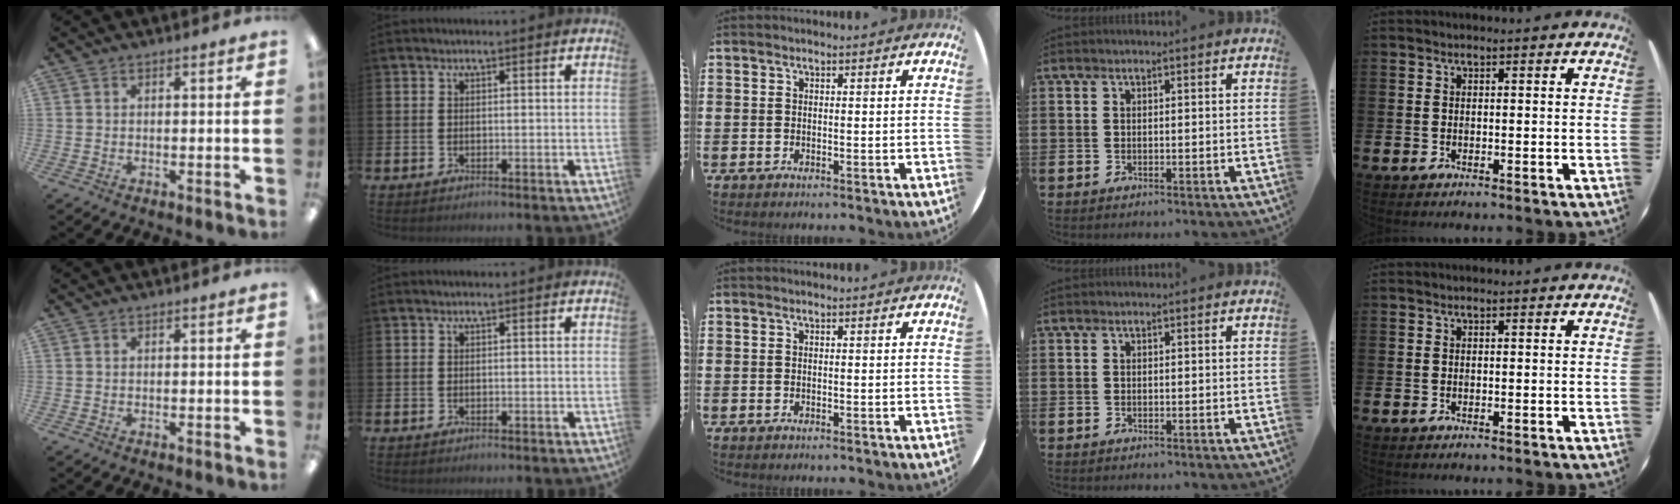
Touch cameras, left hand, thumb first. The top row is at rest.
{}